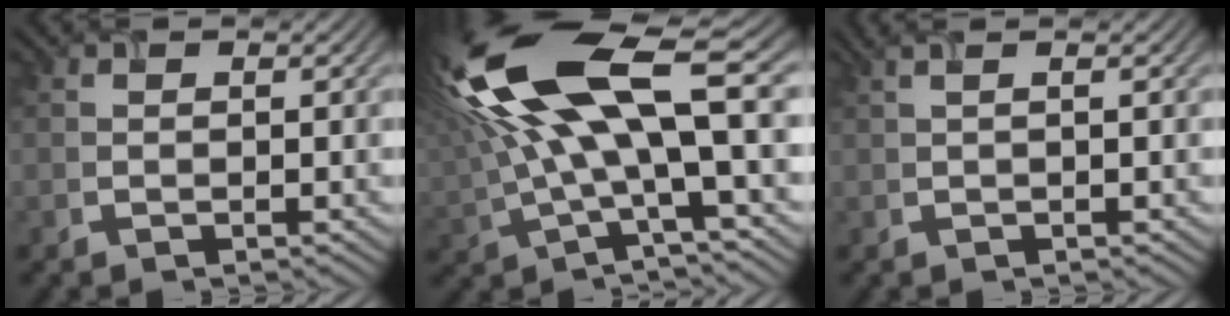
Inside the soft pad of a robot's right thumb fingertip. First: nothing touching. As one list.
[{"total": 18.3, "force": [5.2, 6.7, 16.2], "torque": [-0.339, -0.013, 0.107]}, {"total": 2.2, "force": [0.8, 0.6, 2.0], "torque": [-0.022, 0.007, -0.004]}]